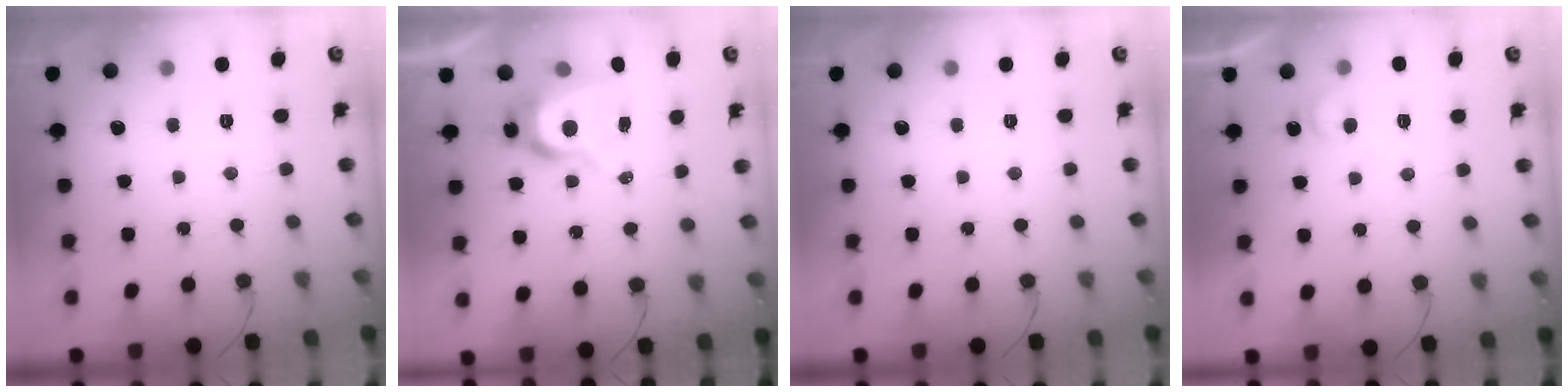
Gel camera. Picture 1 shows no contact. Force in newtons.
{"total": 8.1, "press": 8.0, "slide": 0.4}
{"total": 0.0}
{"total": 5.4, "press": 5.4, "slide": 0.5}